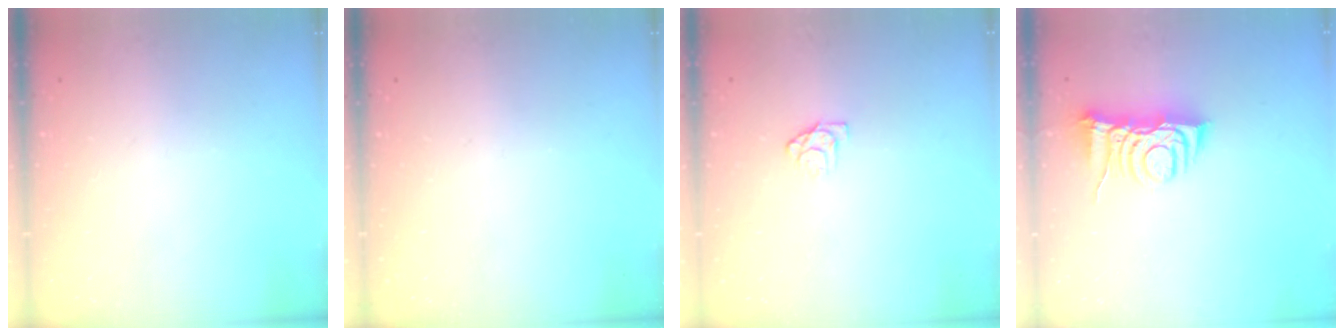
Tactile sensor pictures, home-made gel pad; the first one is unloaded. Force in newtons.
{"total": 0.0}
{"total": 4.5, "press": 4.5, "slide": 0.3}
{"total": 8.3, "press": 8.2, "slide": 1.1}